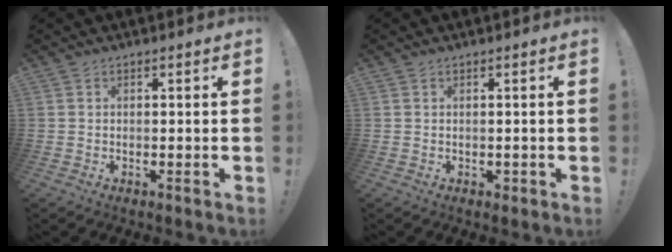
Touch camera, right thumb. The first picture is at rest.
{"total": 0.9, "force": [0.0, 0.8, 0.3], "torque": [-0.002, 0.001, 0.001]}